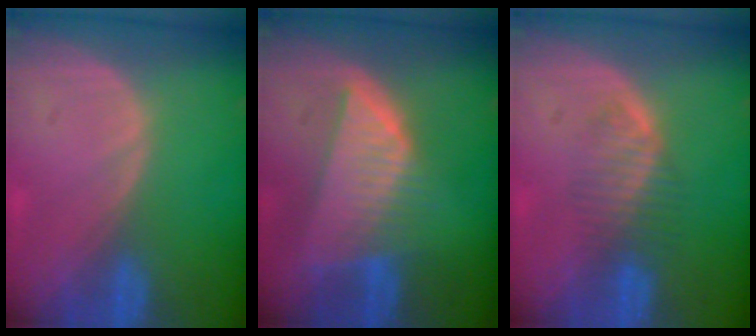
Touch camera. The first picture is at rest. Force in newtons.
{"total": 8.4, "press": 7.4, "slide": 3.9}
{"total": 3.9, "press": 3.9, "slide": 0.8}